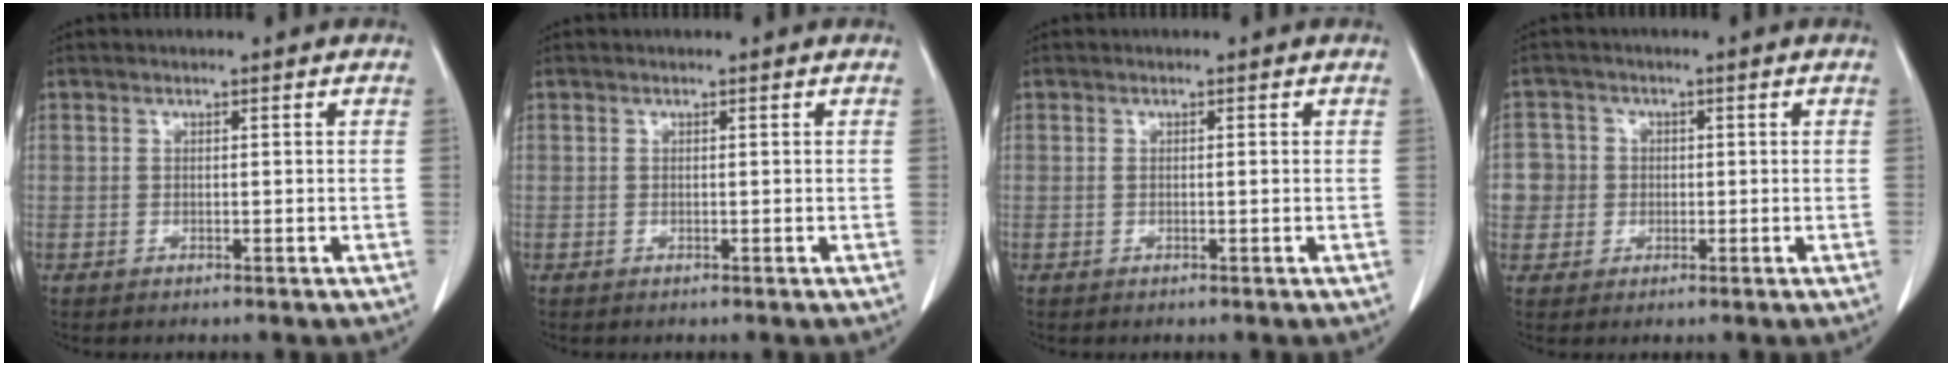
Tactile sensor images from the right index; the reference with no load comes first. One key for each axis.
{"total": 0.0}
{"total": 0.5, "fx": 0.0, "fy": 0.1, "fz": 0.5, "tx": -0.012, "ty": 0.000, "tz": 0.002}
{"total": 4.9, "fx": 0.0, "fy": 4.9, "fz": 0.2, "tx": 0.000, "ty": 0.016, "tz": 0.001}